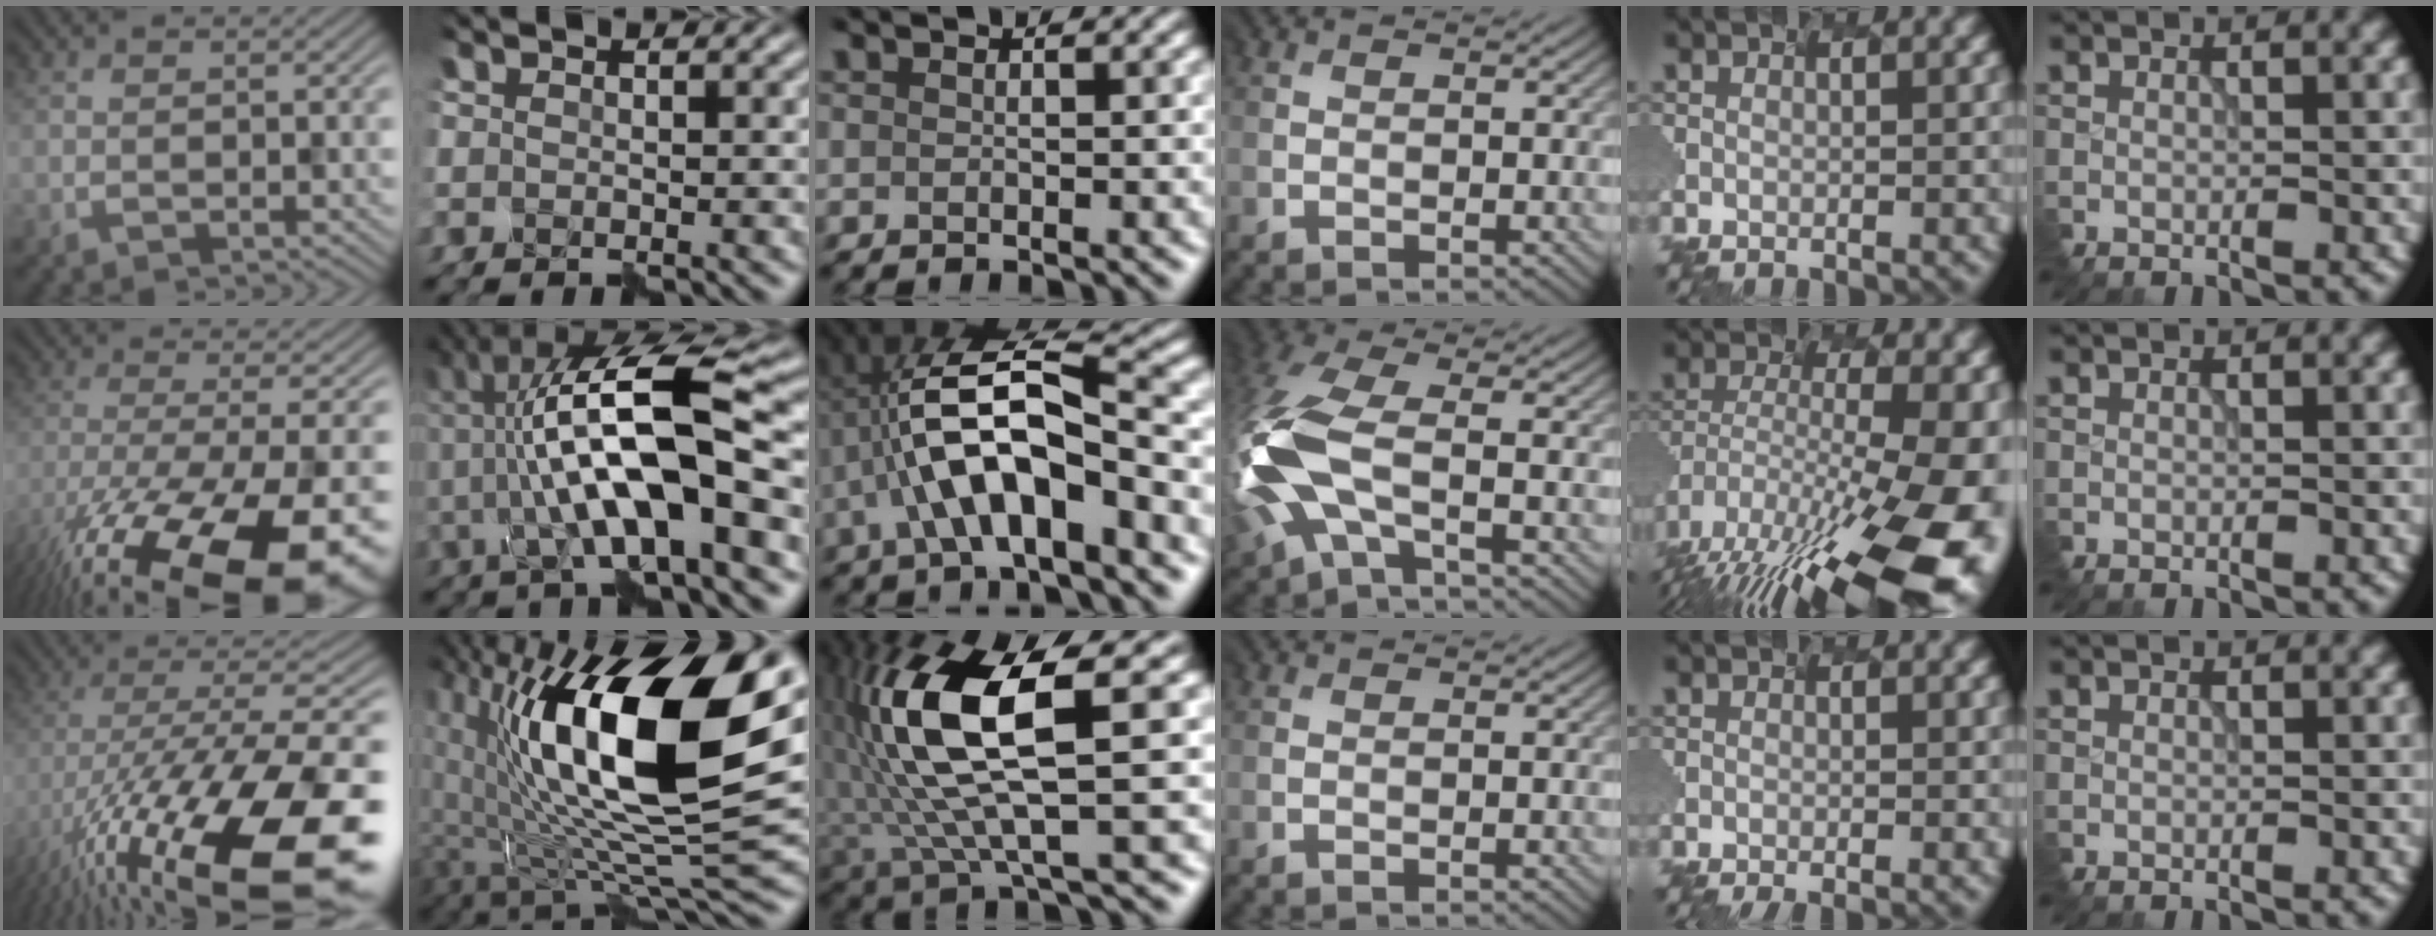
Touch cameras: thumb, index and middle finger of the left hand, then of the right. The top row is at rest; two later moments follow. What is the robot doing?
{"motion": "assemble", "object": "spray bottle"}